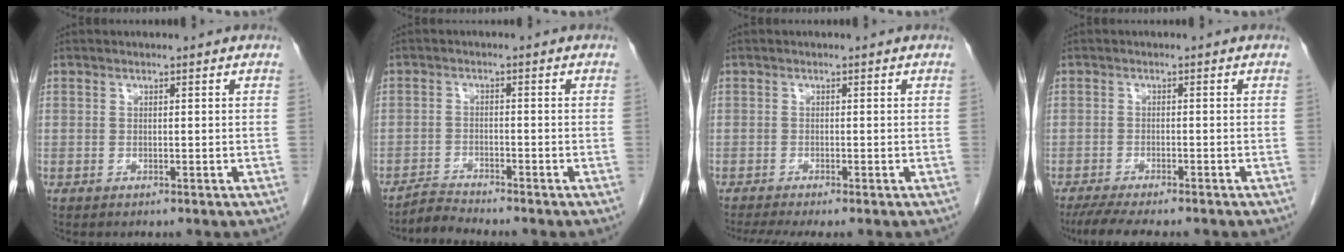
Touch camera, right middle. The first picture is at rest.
{"total": 2.7, "force": [-2.6, -0.5, -0.3], "torque": [0.005, -0.017, -0.048]}
{"total": 4.2, "force": [-3.3, 0.1, 2.5], "torque": [-0.040, -0.011, -0.057]}
{"total": 8.2, "force": [-6.9, 1.5, 4.2], "torque": [-0.062, -0.014, -0.107]}